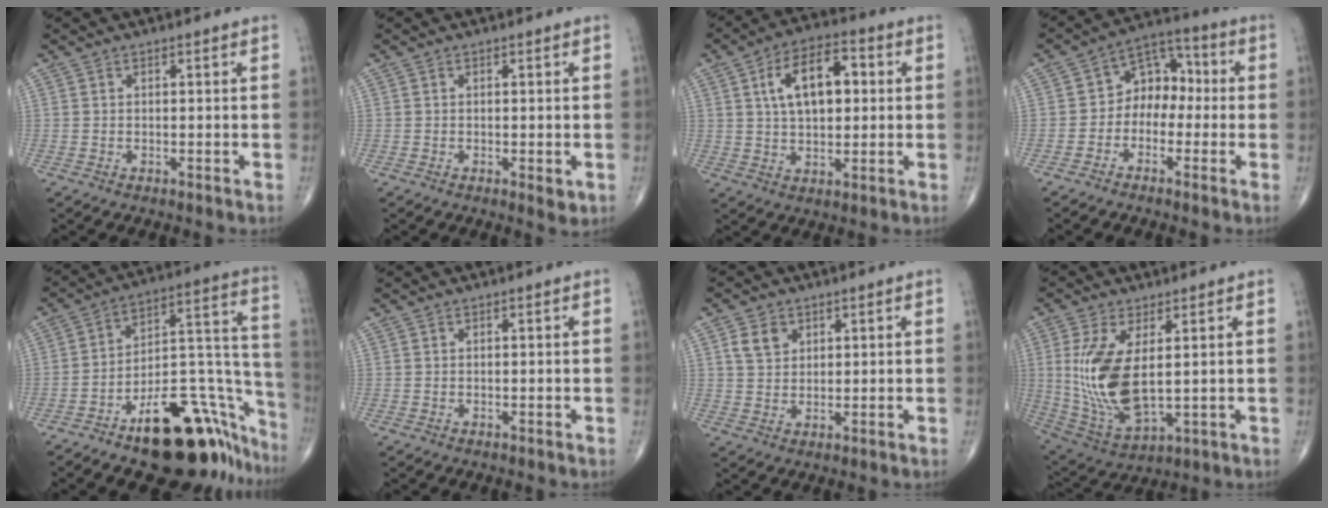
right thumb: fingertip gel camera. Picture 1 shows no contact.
{"total": 2.9, "force": [-0.8, 1.4, 2.5], "torque": [-0.020, -0.005, -0.007]}
{"total": 12.4, "force": [2.7, 6.7, 10.0], "torque": [-0.150, 0.011, 0.041]}
{"total": 8.3, "force": [-1.2, 6.3, 5.3], "torque": [-0.046, 0.043, -0.039]}
{"total": 26.1, "force": [-16.1, 10.9, 17.4], "torque": [-0.135, 0.121, -0.232]}
{"total": 0.0}
{"total": 4.5, "force": [2.0, 3.4, 2.3], "torque": [-0.028, -0.005, 0.039]}
{"total": 14.6, "force": [1.8, 6.6, 12.9], "torque": [-0.271, -0.020, 0.054]}